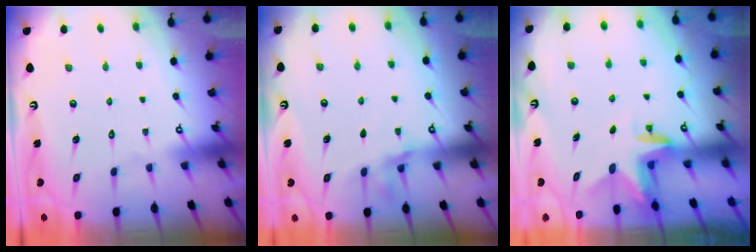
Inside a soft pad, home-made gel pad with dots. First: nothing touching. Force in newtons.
{"total": 5.3, "press": 5.2, "slide": 1.2}
{"total": 3.2, "press": 3.2, "slide": 0.2}